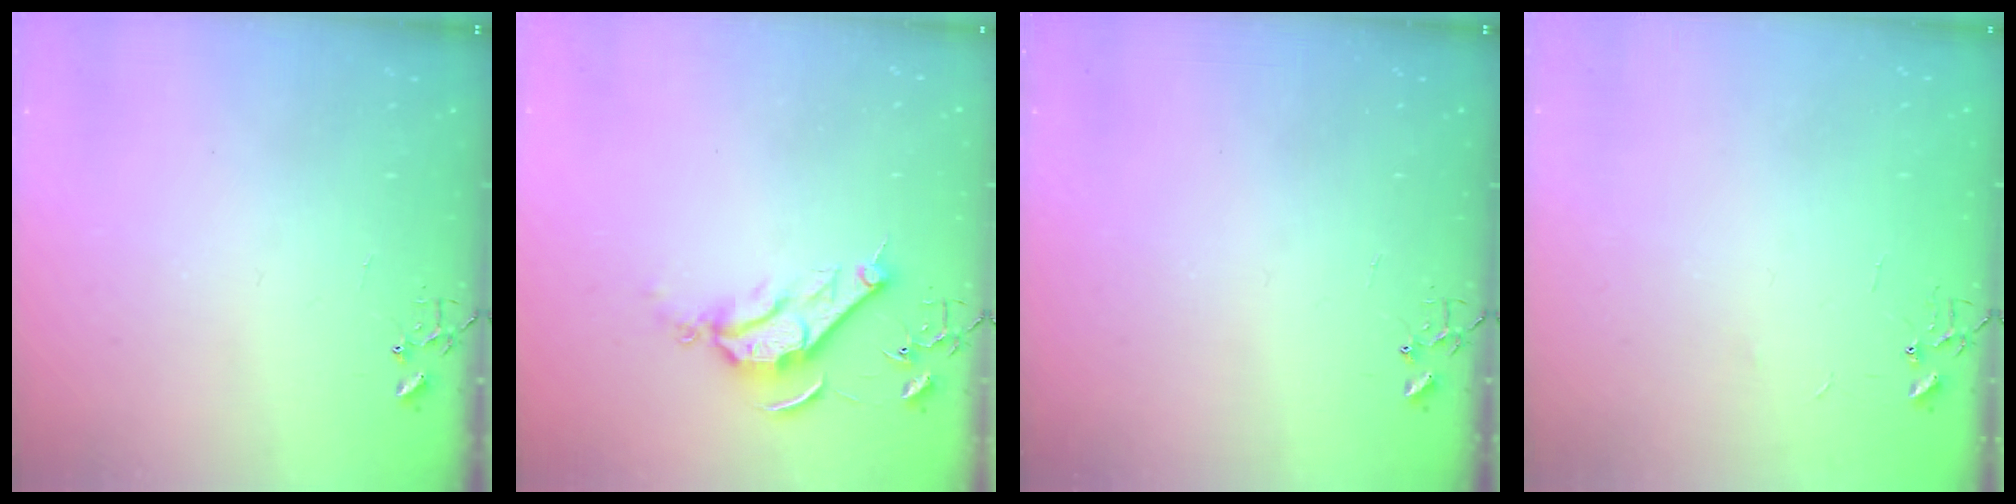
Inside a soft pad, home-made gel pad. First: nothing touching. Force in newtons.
{"total": 9.1, "press": 9.1, "slide": 0.1}
{"total": 0.0}
{"total": 2.4, "press": 2.4, "slide": 0.3}